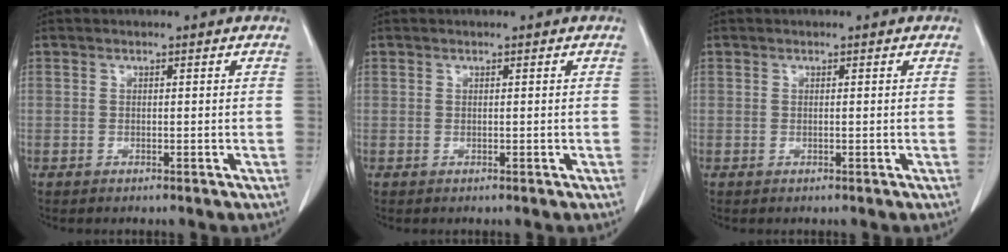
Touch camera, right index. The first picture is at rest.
{"total": 0.0}
{"total": 0.0}